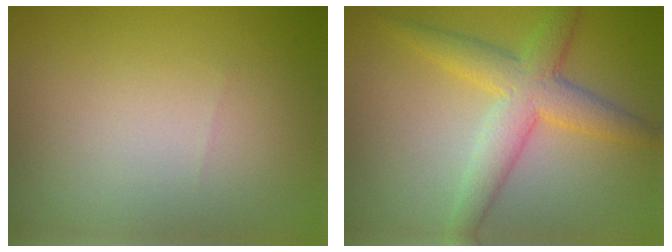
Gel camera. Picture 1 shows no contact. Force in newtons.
{"total": 4.8, "press": 4.8, "slide": 0.2}